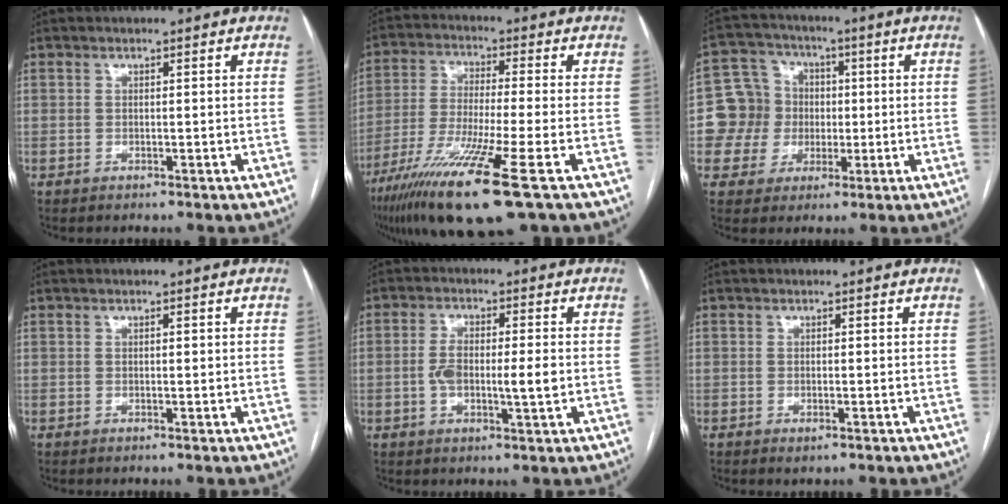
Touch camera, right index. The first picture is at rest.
{"total": 15.5, "force": [-8.6, -0.3, 12.9], "torque": [-0.261, -0.043, -0.157]}
{"total": 8.7, "force": [-0.4, 8.7, 0.9], "torque": [-0.022, 0.035, 0.000]}
{"total": 0.5, "force": [0.1, 0.2, 0.5], "torque": [-0.007, 0.001, 0.000]}
{"total": 6.1, "force": [-0.5, 2.3, 5.6], "torque": [-0.106, 0.009, -0.005]}
{"total": 1.1, "force": [-0.6, 0.3, 0.9], "torque": [-0.014, -0.003, -0.006]}